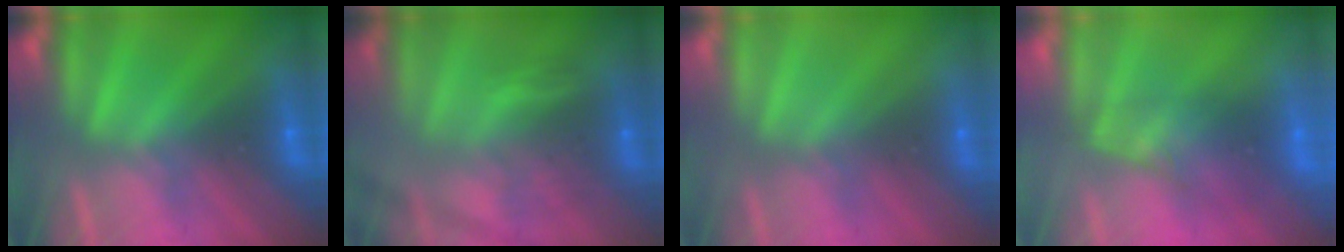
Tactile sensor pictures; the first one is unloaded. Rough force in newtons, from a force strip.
{"total": 4.2}
{"total": 2.9}
{"total": 2.5}